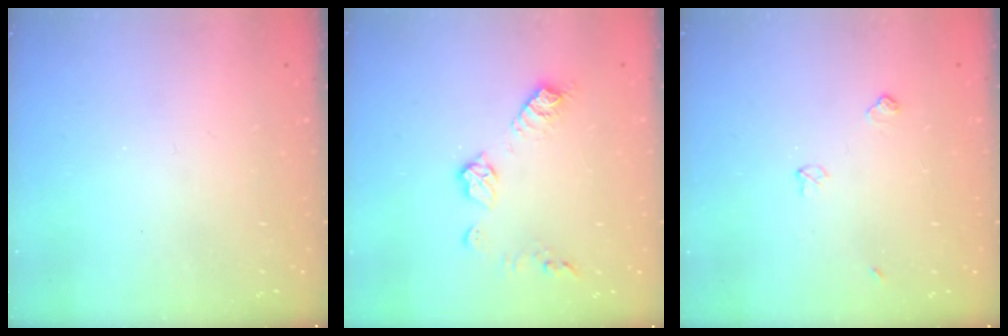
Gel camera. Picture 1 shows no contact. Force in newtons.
{"total": 9.4, "press": 9.4, "slide": 0.2}
{"total": 4.6, "press": 4.6, "slide": 0.7}